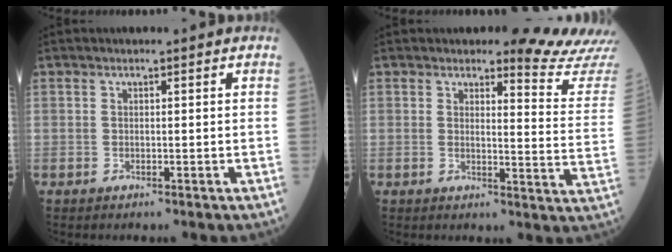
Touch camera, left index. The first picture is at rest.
{"total": 9.9, "force": [9.8, -0.6, 0.9], "torque": [-0.002, -0.114, 0.091]}